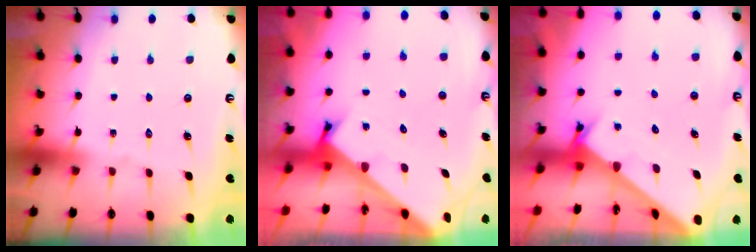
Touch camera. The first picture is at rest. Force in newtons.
{"total": 2.5, "press": 2.5, "slide": 0.3}
{"total": 2.5, "press": 2.5, "slide": 0.2}